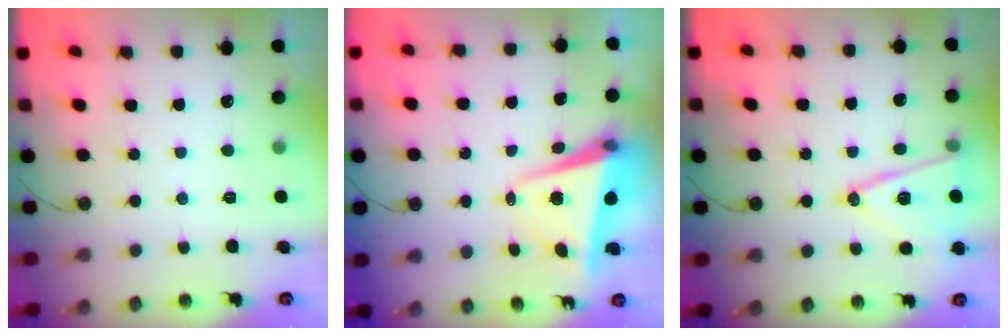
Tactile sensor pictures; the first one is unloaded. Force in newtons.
{"total": 6.7, "press": 6.6, "slide": 1.1}
{"total": 14.1, "press": 13.6, "slide": 3.6}